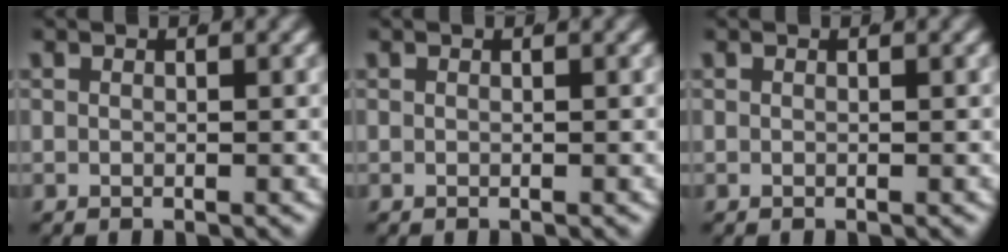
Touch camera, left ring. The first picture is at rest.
{"total": 0.0}
{"total": 0.0}